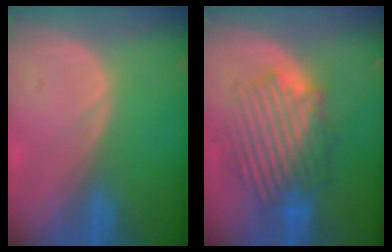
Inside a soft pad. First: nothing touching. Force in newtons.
{"total": 8.9, "press": 8.5, "slide": 2.7}